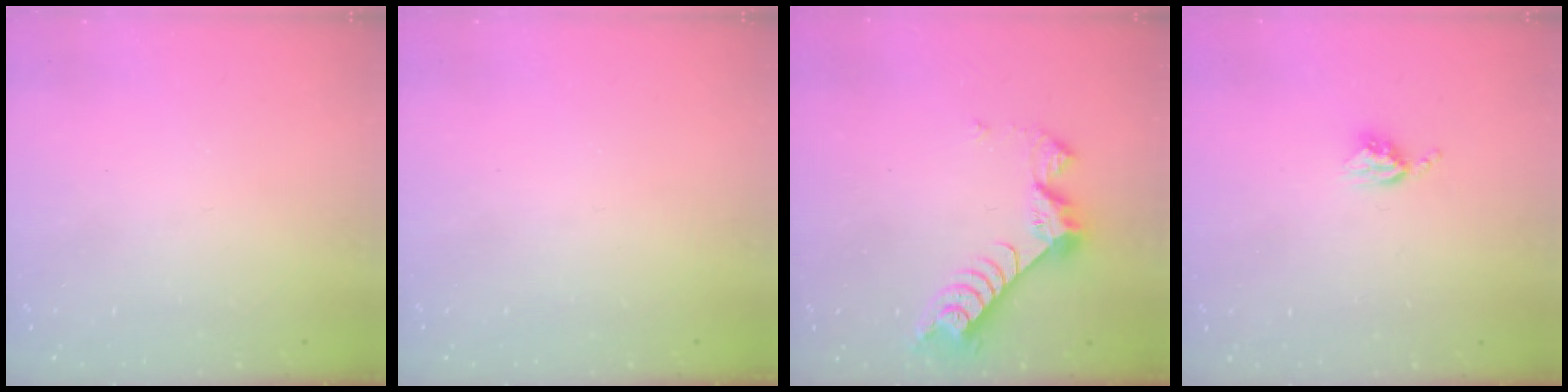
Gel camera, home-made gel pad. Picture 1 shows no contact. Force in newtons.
{"total": 0.0}
{"total": 9.4, "press": 9.4, "slide": 0.7}
{"total": 4.3, "press": 4.2, "slide": 0.5}